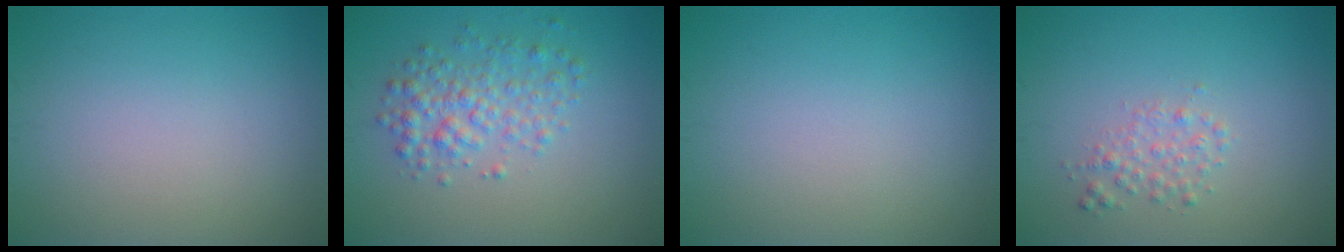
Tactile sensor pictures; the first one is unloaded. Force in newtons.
{"total": 3.3, "press": 3.3, "slide": 0.1}
{"total": 0.0}
{"total": 1.6, "press": 1.6, "slide": 0.1}